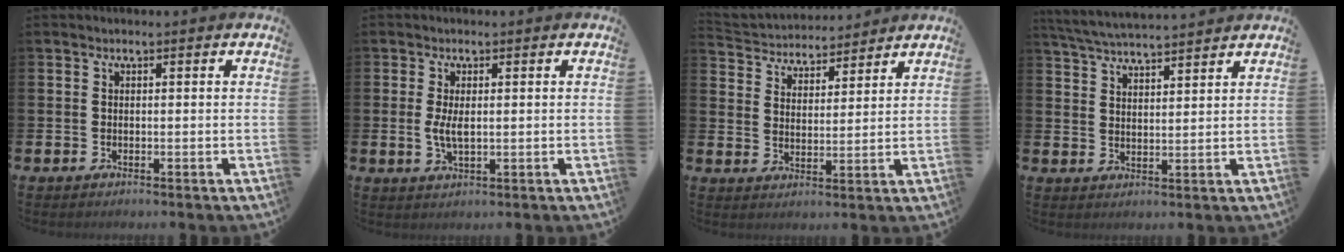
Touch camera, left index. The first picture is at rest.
{"total": 2.9, "force": [0.3, 1.2, 2.7], "torque": [-0.047, 0.002, 0.003]}
{"total": 4.3, "force": [4.0, 1.2, -0.5], "torque": [-0.013, -0.032, 0.068]}
{"total": 4.9, "force": [4.8, 0.1, 0.7], "torque": [-0.032, -0.027, 0.087]}